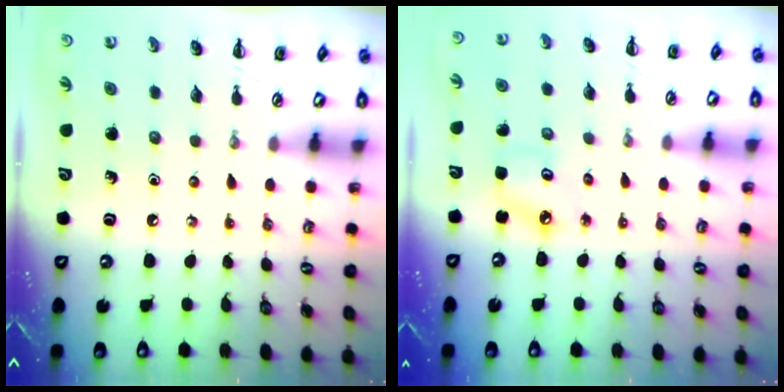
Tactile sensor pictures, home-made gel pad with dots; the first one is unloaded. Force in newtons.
{"total": 3.6, "press": 3.5, "slide": 0.5}